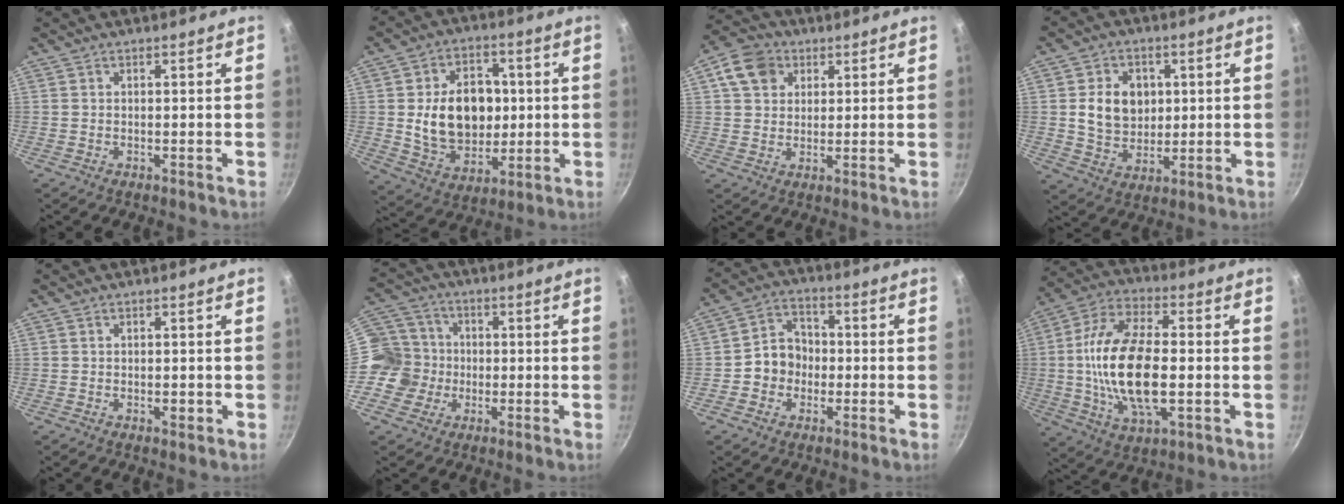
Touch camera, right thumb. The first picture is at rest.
{"total": 16.6, "force": [0.9, 12.3, 11.1], "torque": [-0.141, 0.005, 0.025]}
{"total": 8.2, "force": [3.1, 6.6, 3.7], "torque": [-0.039, 0.004, 0.045]}
{"total": 10.4, "force": [1.6, 8.2, 6.1], "torque": [-0.076, -0.007, 0.032]}
{"total": 1.3, "force": [-0.3, 0.7, 1.0], "torque": [-0.014, 0.001, -0.006]}
{"total": 9.8, "force": [-1.6, 9.2, 3.1], "torque": [-0.025, 0.025, -0.050]}
{"total": 7.7, "force": [-1.4, 6.8, 3.6], "torque": [-0.018, 0.026, -0.035]}
{"total": 19.1, "force": [-1.1, 9.1, 16.7], "torque": [-0.319, 0.015, -0.027]}